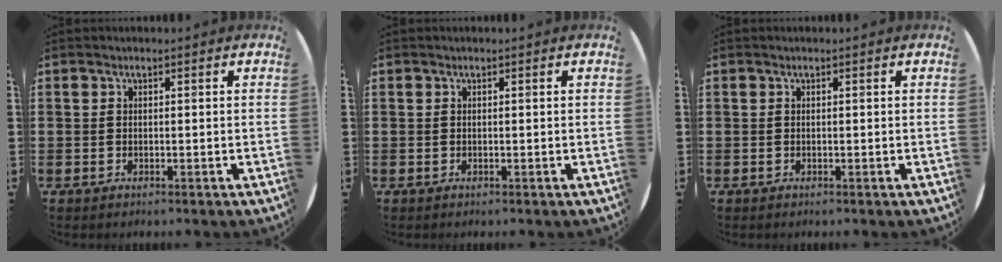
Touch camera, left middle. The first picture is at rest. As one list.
[{"total": 0.0}, {"total": 0.0}]